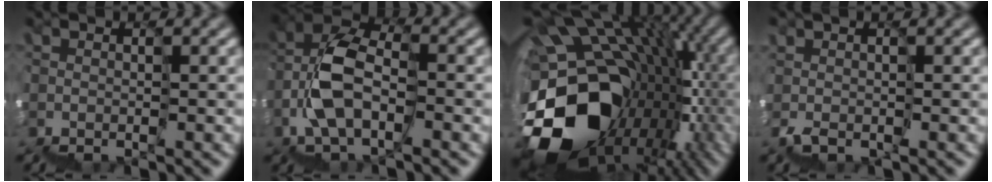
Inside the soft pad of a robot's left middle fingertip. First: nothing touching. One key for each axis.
{"total": 5.1, "fx": 0.6, "fy": 2.7, "fz": 4.3, "tx": -0.098, "ty": 0.033, "tz": 0.006}
{"total": 16.3, "fx": 0.2, "fy": 12.2, "fz": 10.7, "tx": -0.199, "ty": -0.001, "tz": 0.021}
{"total": 0.8, "fx": 0.1, "fy": 0.4, "fz": 0.7, "tx": -0.006, "ty": -0.004, "tz": 0.004}